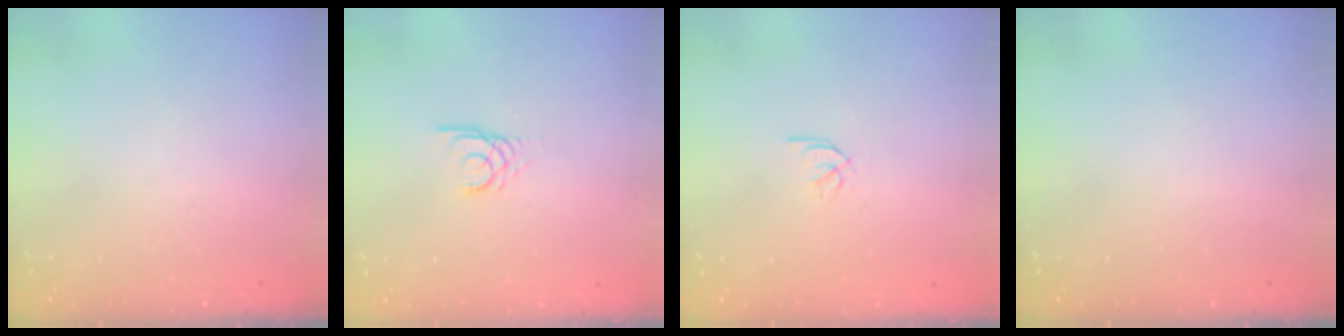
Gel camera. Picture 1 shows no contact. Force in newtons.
{"total": 2.9, "press": 2.9, "slide": 0.3}
{"total": 1.9, "press": 1.9, "slide": 0.3}
{"total": 0.0}